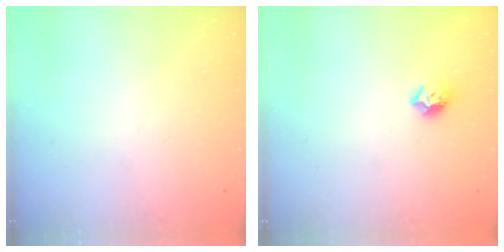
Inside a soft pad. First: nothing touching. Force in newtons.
{"total": 7.6, "press": 7.6, "slide": 0.7}